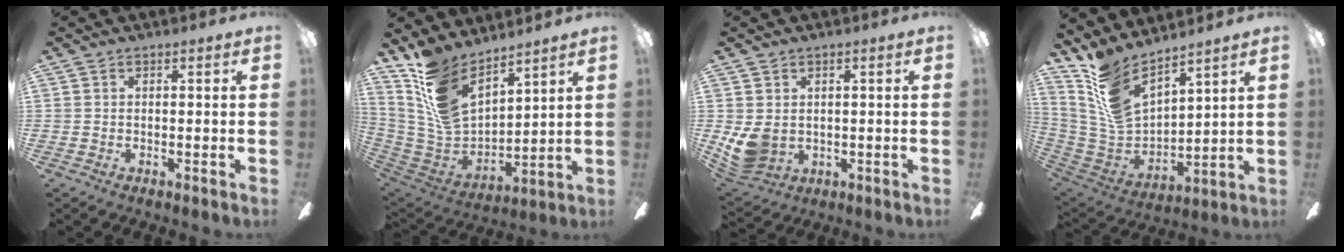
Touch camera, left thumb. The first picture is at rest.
{"total": 14.7, "force": [10.4, 6.9, 7.8], "torque": [-0.193, -0.070, 0.199]}
{"total": 6.8, "force": [0.7, 5.3, 4.3], "torque": [-0.102, -0.011, 0.015]}
{"total": 13.1, "force": [9.5, 5.4, 7.2], "torque": [-0.179, -0.076, 0.179]}